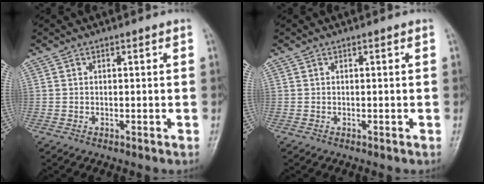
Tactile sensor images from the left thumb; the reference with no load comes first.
{"total": 0.0}